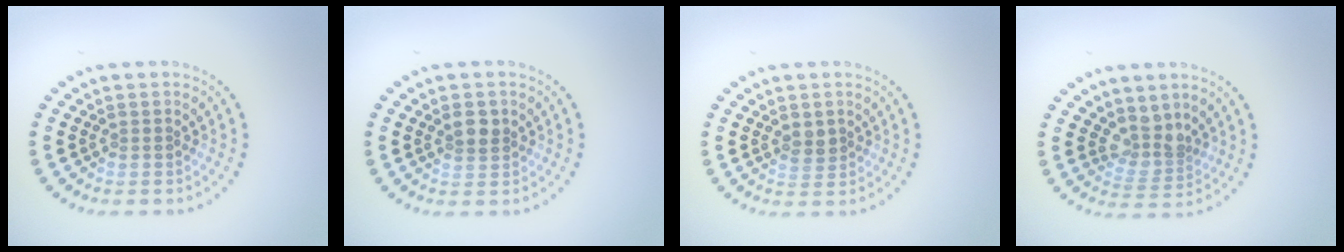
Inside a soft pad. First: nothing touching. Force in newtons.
{"total": 1.8, "press": 1.7, "slide": 0.5}
{"total": 1.4, "press": 1.4, "slide": 0.4}
{"total": 2.7, "press": 1.9, "slide": 1.9}